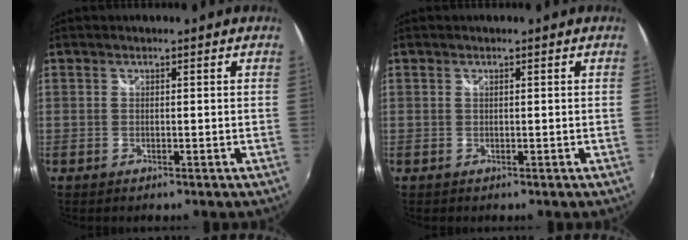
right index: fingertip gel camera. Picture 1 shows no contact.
{"total": 0.0}